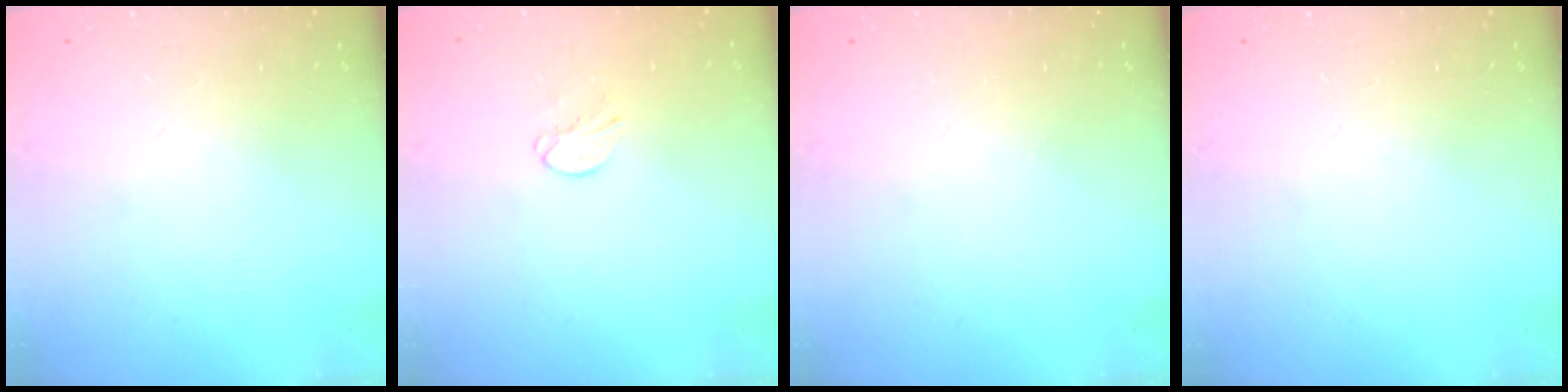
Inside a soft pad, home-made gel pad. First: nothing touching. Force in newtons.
{"total": 5.0, "press": 5.0, "slide": 0.4}
{"total": 0.0}
{"total": 0.0}